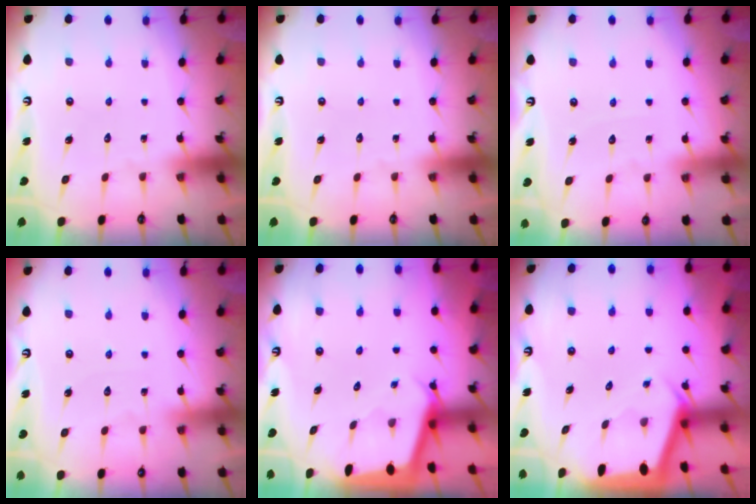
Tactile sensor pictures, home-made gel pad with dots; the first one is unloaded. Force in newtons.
{"total": 0.0}
{"total": 2.0, "press": 2.0, "slide": 0.3}
{"total": 2.5, "press": 2.5, "slide": 0.4}
{"total": 2.4, "press": 2.4, "slide": 0.2}
{"total": 2.4, "press": 2.4, "slide": 0.2}